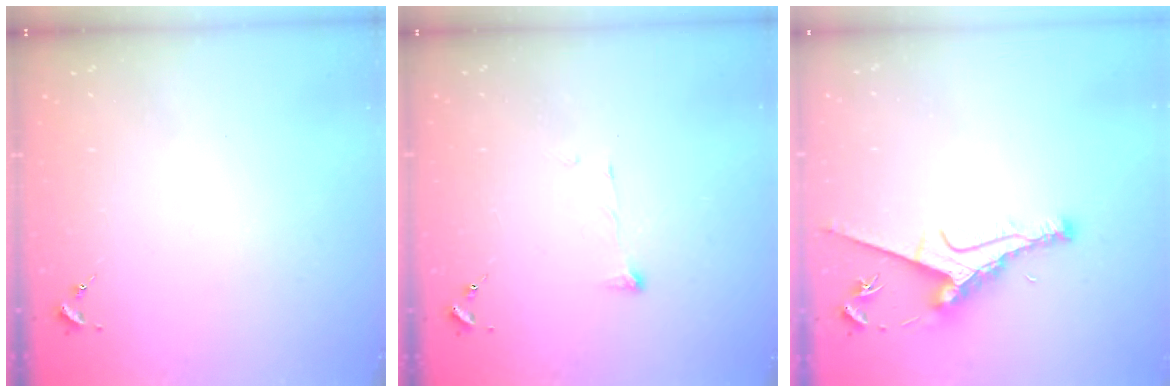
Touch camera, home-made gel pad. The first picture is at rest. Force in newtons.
{"total": 4.9, "press": 4.9, "slide": 0.2}
{"total": 9.1, "press": 9.1, "slide": 0.9}